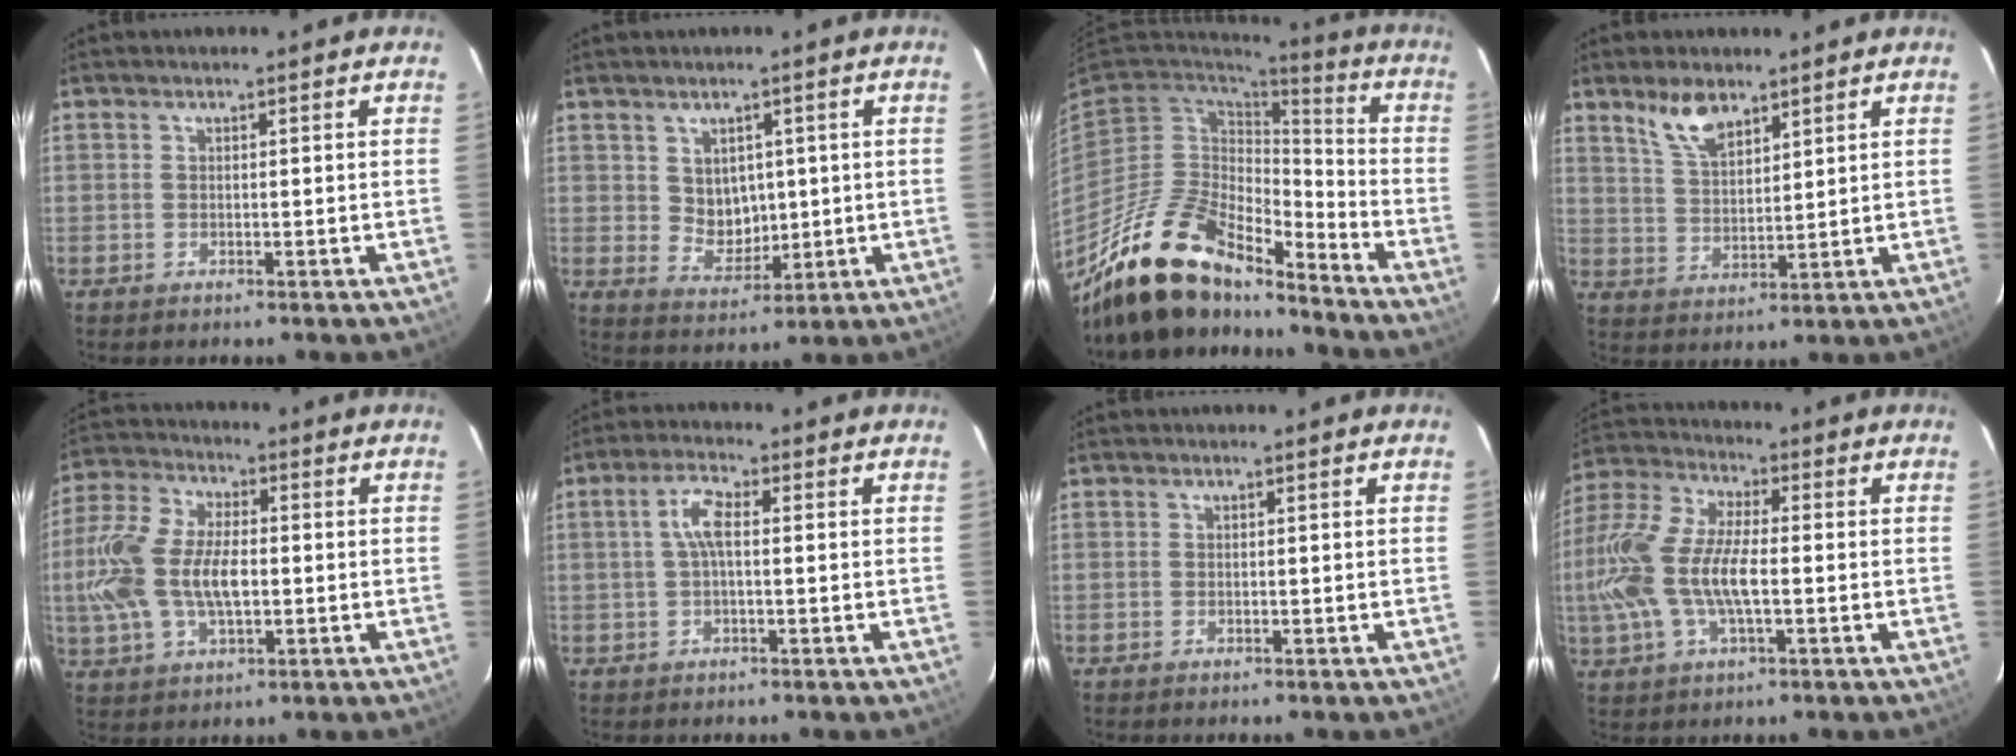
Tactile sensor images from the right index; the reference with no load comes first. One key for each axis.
{"total": 5.4, "fx": 1.5, "fy": 4.7, "fz": 2.3, "tx": -0.038, "ty": 0.004, "tz": 0.041}
{"total": 19.1, "fx": -15.6, "fy": 6.5, "fz": 8.9, "tx": -0.181, "ty": -0.007, "tz": -0.283}
{"total": 7.0, "fx": 5.1, "fy": 2.9, "fz": 3.9, "tx": -0.071, "ty": 0.006, "tz": 0.104}
{"total": 15.2, "fx": -1.0, "fy": 8.2, "fz": 12.8, "tx": -0.280, "ty": 0.011, "tz": -0.018}
{"total": 4.3, "fx": 0.3, "fy": 1.4, "fz": 4.1, "tx": -0.082, "ty": 0.010, "tz": 0.007}
{"total": 0.0}
{"total": 16.5, "fx": -1.9, "fy": 7.1, "fz": 14.8, "tx": -0.319, "ty": 0.006, "tz": -0.040}